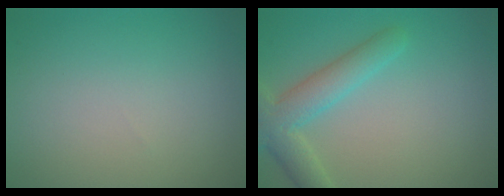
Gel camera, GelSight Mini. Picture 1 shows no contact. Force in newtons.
{"total": 4.3, "press": 4.3, "slide": 0.2}